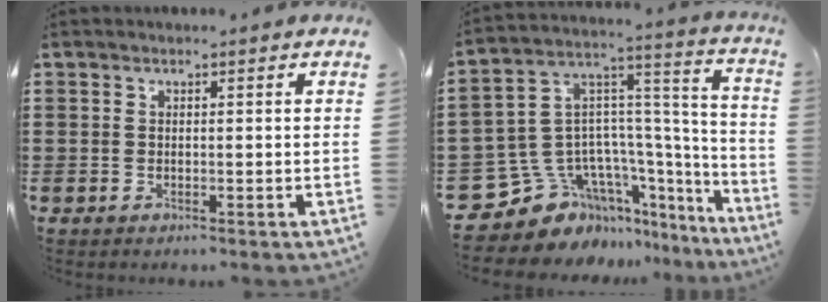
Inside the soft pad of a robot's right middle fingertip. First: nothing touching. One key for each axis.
{"total": 10.6, "fx": -6.6, "fy": 7.8, "fz": 2.8, "tx": -0.104, "ty": -0.010, "tz": -0.120}